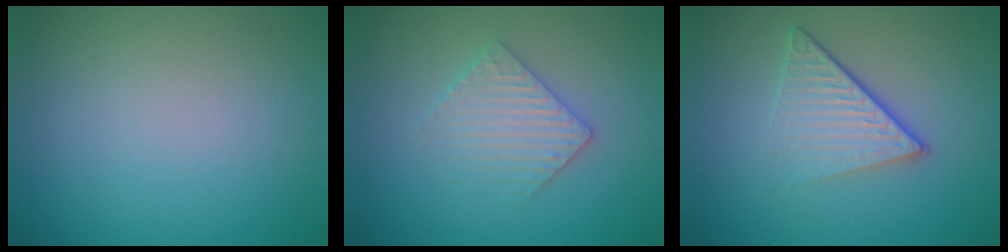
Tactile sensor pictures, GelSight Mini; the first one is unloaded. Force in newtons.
{"total": 3.0, "press": 2.9, "slide": 0.6}
{"total": 5.0, "press": 3.0, "slide": 4.0}